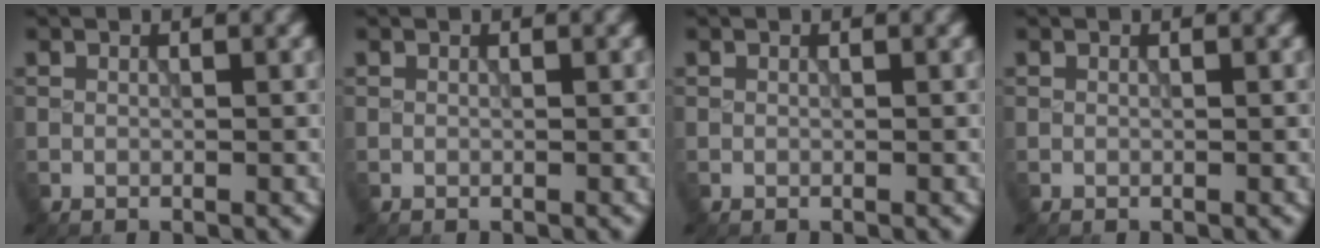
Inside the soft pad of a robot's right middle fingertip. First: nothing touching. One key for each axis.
{"total": 0.0}
{"total": 0.0}
{"total": 0.0}